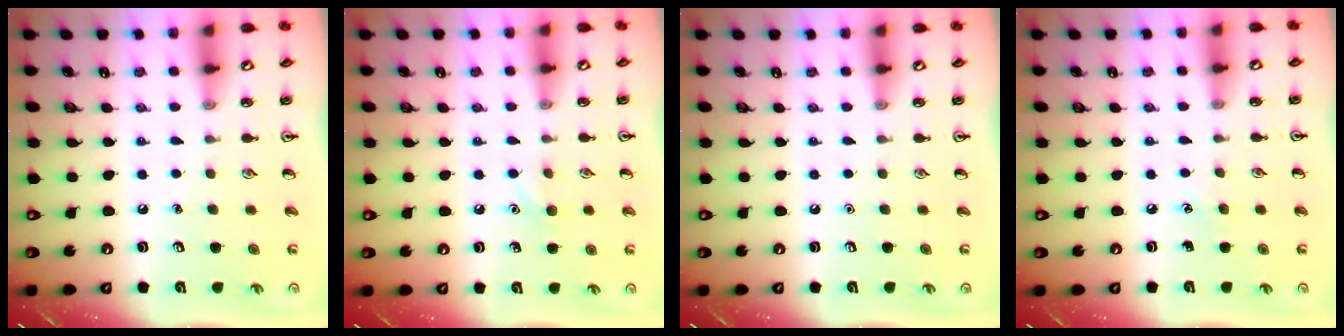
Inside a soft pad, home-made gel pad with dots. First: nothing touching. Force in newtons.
{"total": 5.3, "press": 5.1, "slide": 1.4}
{"total": 0.0}
{"total": 3.0, "press": 2.8, "slide": 1.1}